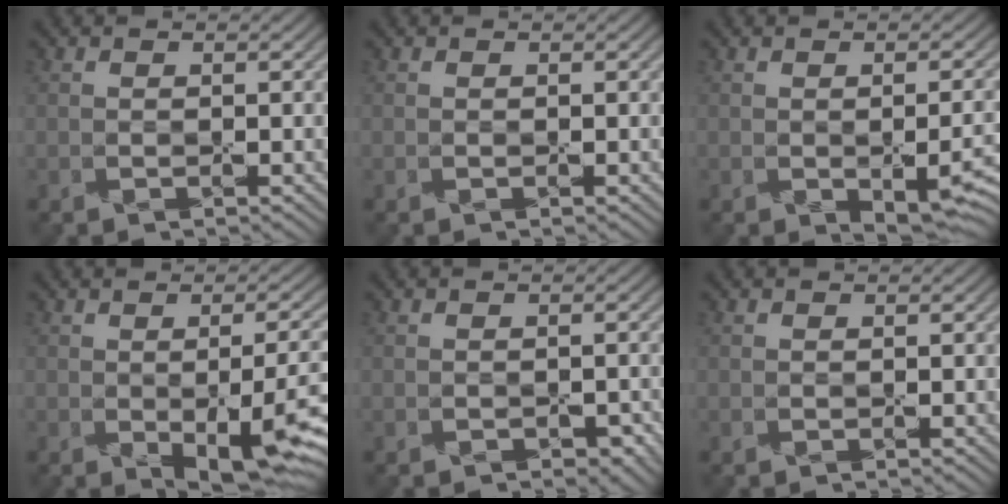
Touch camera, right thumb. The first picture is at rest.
{"total": 0.0}
{"total": 5.7, "force": [-1.6, 2.5, 4.8], "torque": [-0.071, -0.022, -0.002]}
{"total": 10.2, "force": [-2.1, 4.1, 9.1], "torque": [-0.121, -0.023, -0.001]}
{"total": 1.2, "force": [-0.7, 0.7, 0.7], "torque": [-0.010, -0.007, -0.007]}
{"total": 0.0}